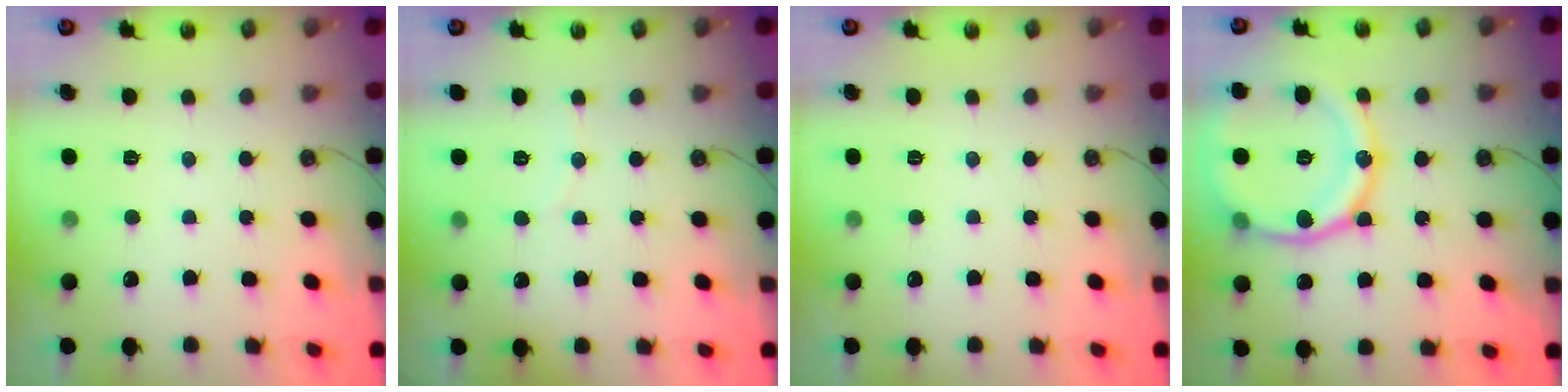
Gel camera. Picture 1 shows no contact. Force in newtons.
{"total": 2.3, "press": 2.3, "slide": 0.2}
{"total": 0.0}
{"total": 20.3, "press": 20.2, "slide": 1.8}